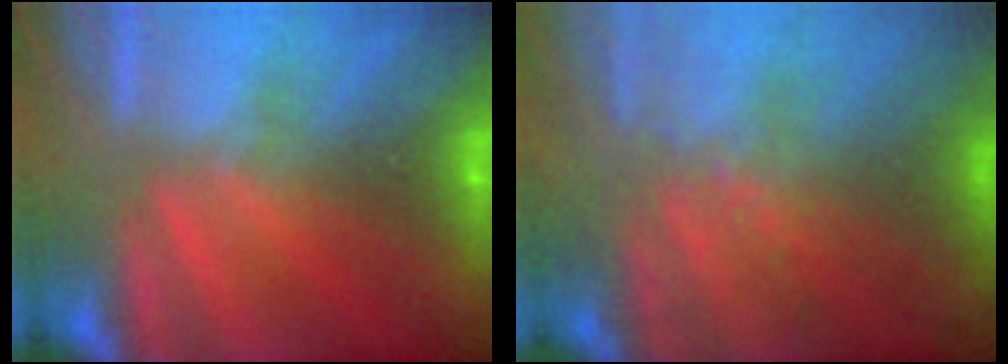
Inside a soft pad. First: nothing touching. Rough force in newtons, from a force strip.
{"total": 7.6}